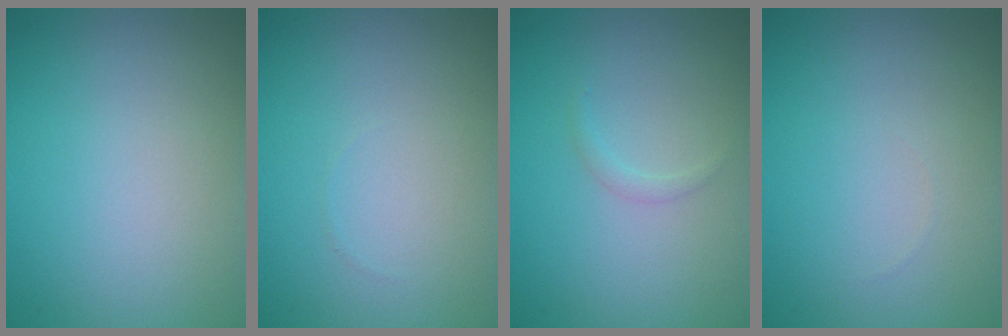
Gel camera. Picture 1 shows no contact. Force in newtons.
{"total": 0.0}
{"total": 0.7, "press": 0.7, "slide": 0.1}
{"total": 0.0}